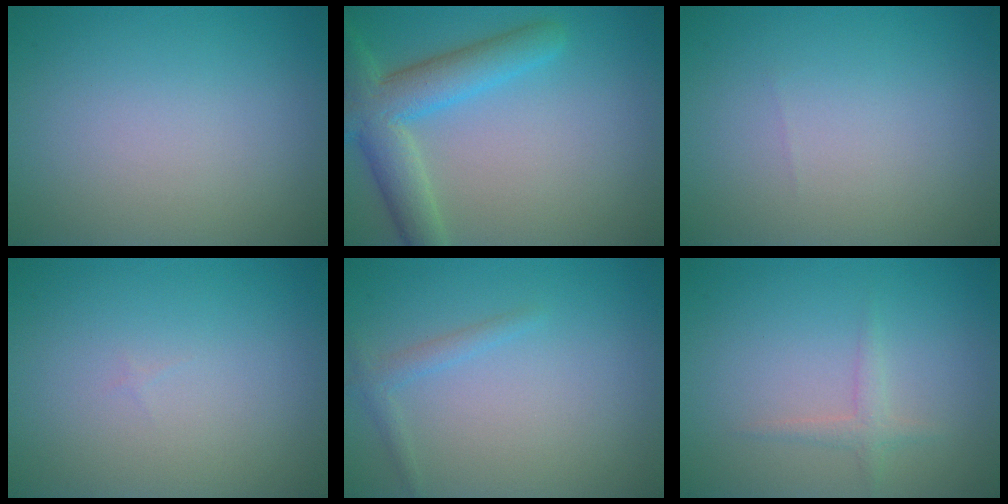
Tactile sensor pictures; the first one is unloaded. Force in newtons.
{"total": 5.9, "press": 5.9, "slide": 0.3}
{"total": 0.0}
{"total": 0.0}
{"total": 1.3, "press": 1.3, "slide": 0.1}
{"total": 1.3, "press": 1.3, "slide": 0.0}